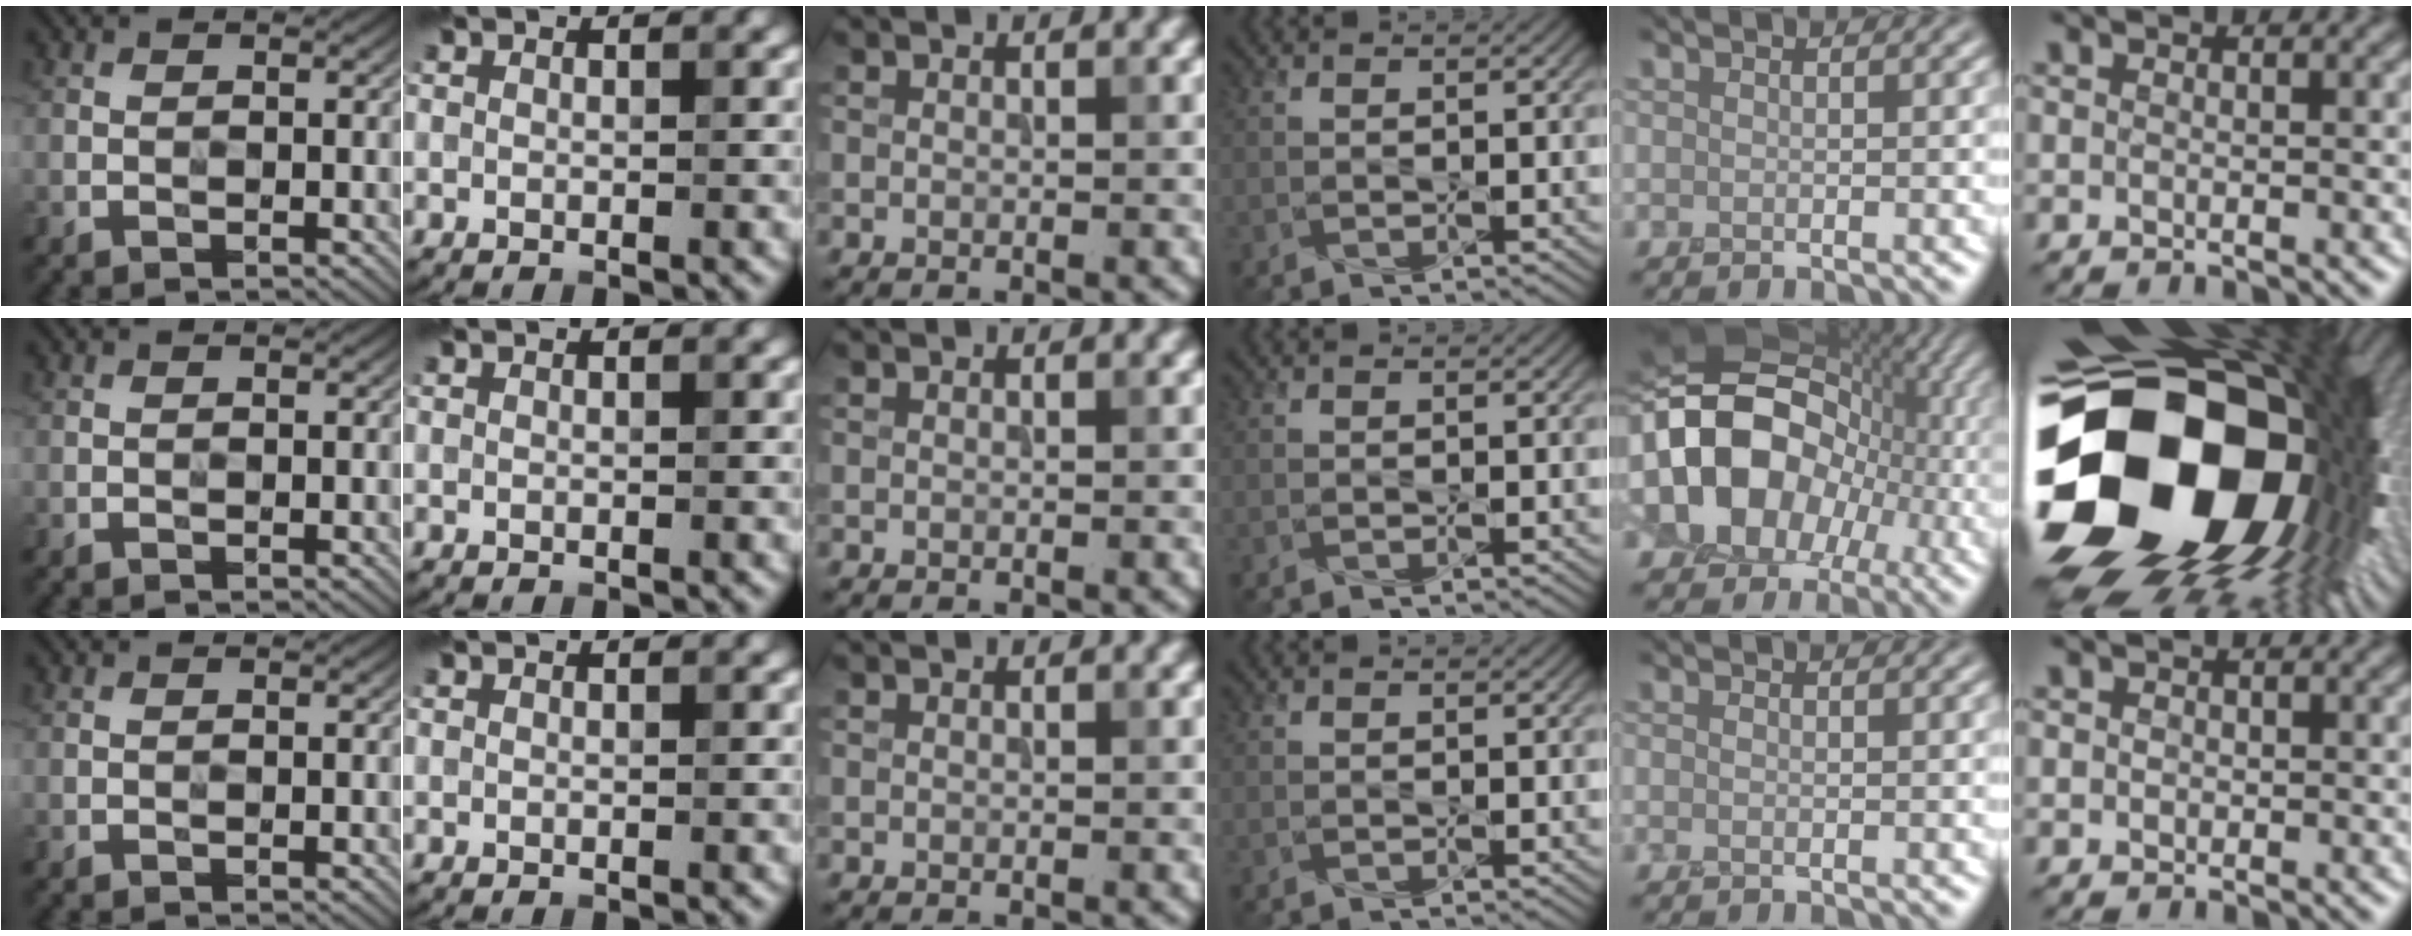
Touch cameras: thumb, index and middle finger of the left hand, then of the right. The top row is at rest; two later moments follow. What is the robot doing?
{"motion": "press", "object": "button"}